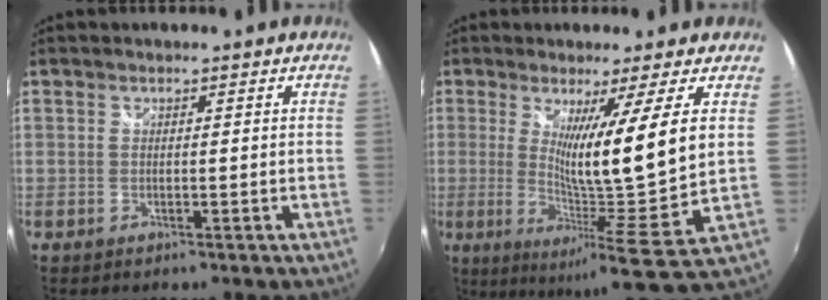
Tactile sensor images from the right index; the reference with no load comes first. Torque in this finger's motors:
{"motor_torque": [2.14, 0.00, 1.05, 0.21]}